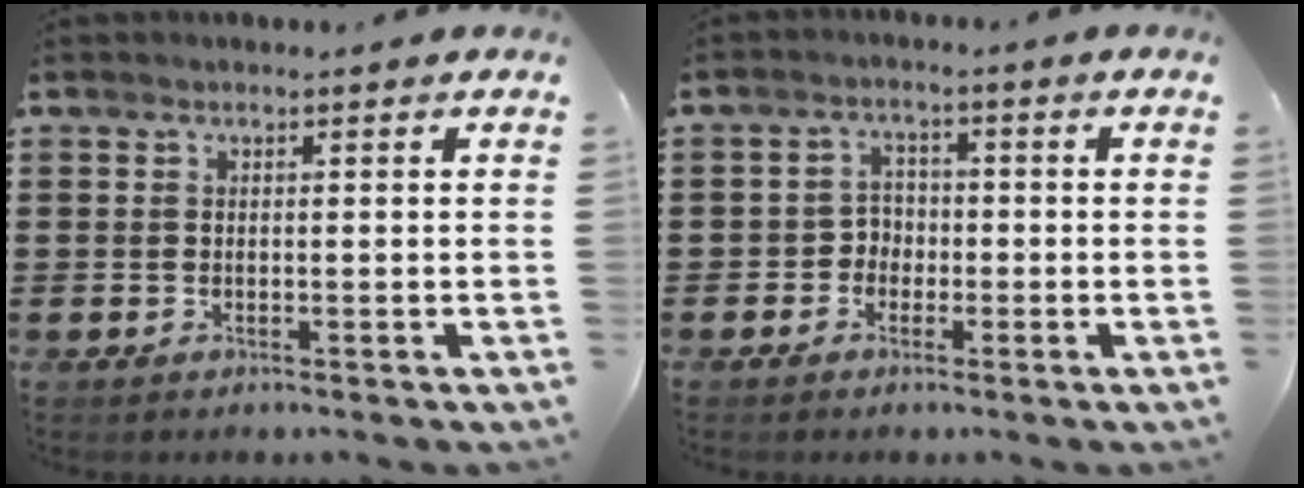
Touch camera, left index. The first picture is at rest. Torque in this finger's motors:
{"motor_torque": [0.03, 0.03, 0.02, 0.00]}